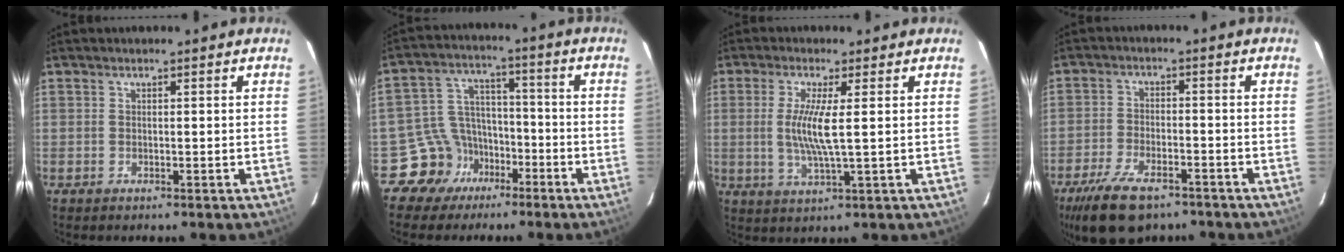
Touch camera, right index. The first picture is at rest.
{"total": 10.0, "force": [-6.5, 7.5, 1.1], "torque": [-0.028, 0.058, -0.115]}
{"total": 6.7, "force": [0.6, 0.1, 6.6], "torque": [-0.137, -0.008, 0.010]}
{"total": 12.7, "force": [-8.8, 5.6, 7.2], "torque": [-0.167, -0.018, -0.155]}